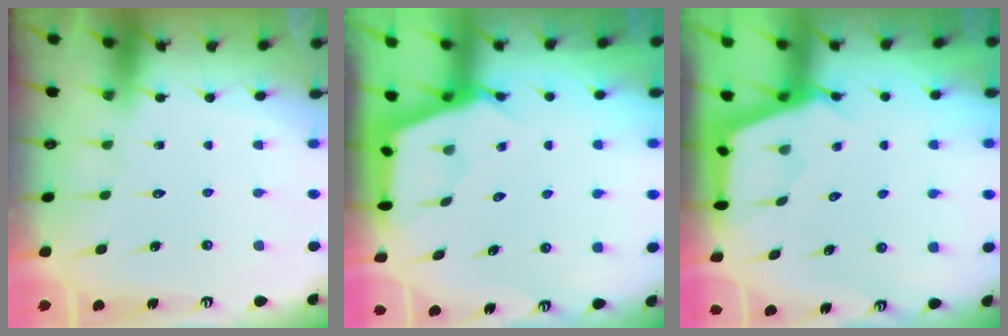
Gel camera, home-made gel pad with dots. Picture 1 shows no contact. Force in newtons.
{"total": 2.7, "press": 2.7, "slide": 0.3}
{"total": 3.0, "press": 3.0, "slide": 0.3}